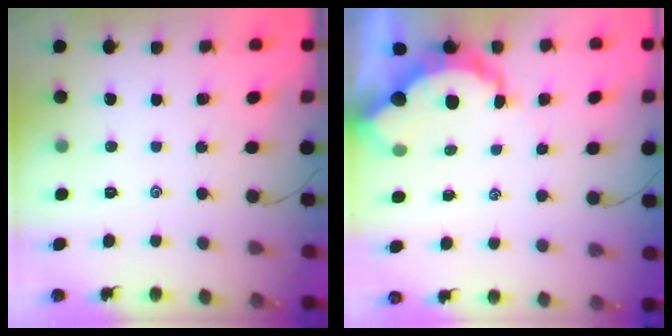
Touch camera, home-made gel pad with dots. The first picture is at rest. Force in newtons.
{"total": 7.4, "press": 7.3, "slide": 0.8}